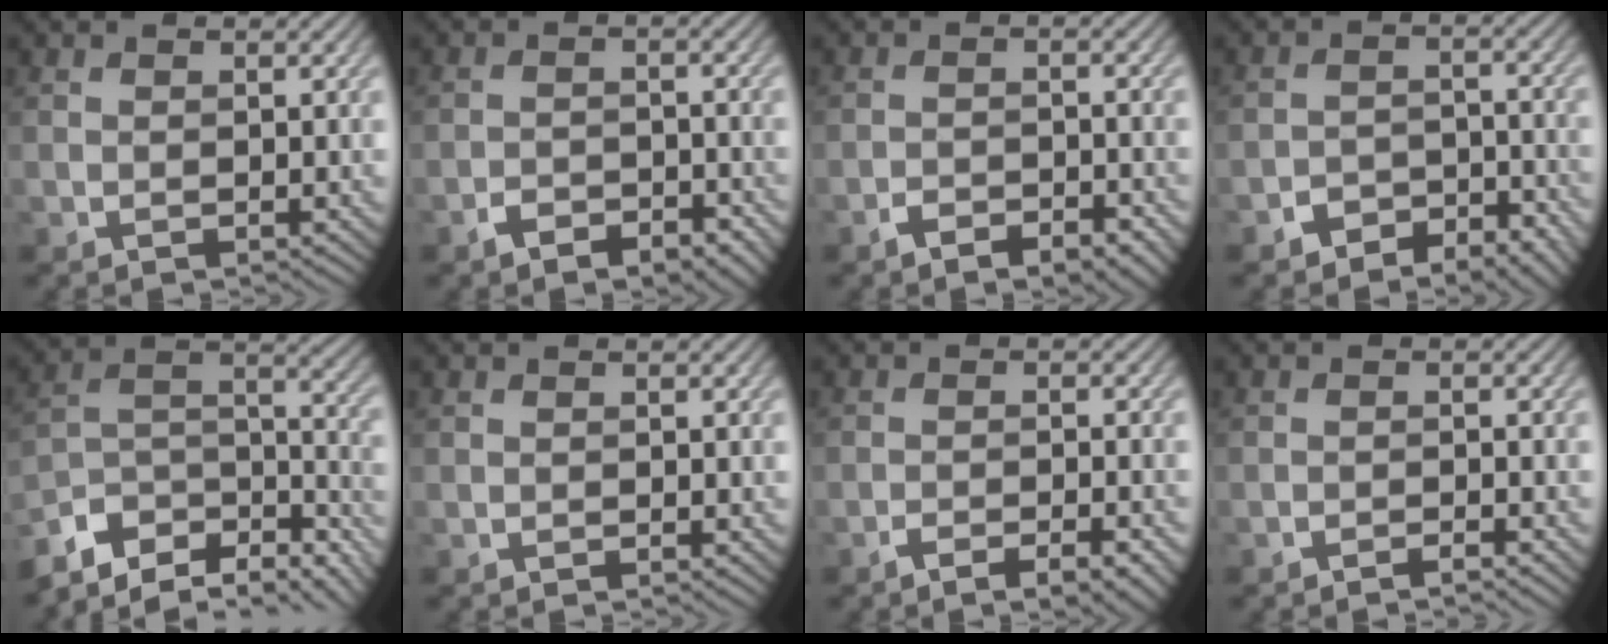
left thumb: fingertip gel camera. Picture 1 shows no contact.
{"total": 4.6, "force": [-3.1, 2.2, 2.6], "torque": [-0.041, 0.000, -0.053]}
{"total": 4.8, "force": [-3.3, 1.9, 3.0], "torque": [-0.048, 0.002, -0.054]}
{"total": 5.7, "force": [-4.2, 2.8, 2.6], "torque": [-0.037, 0.002, -0.078]}
{"total": 11.6, "force": [-7.9, 5.6, 6.4], "torque": [-0.146, -0.003, -0.133]}
{"total": 0.0}
{"total": 4.7, "force": [-3.2, 1.0, 3.3], "torque": [-0.051, 0.002, -0.053]}
{"total": 1.4, "force": [-1.2, 0.0, 0.7], "torque": [-0.009, 0.003, -0.026]}